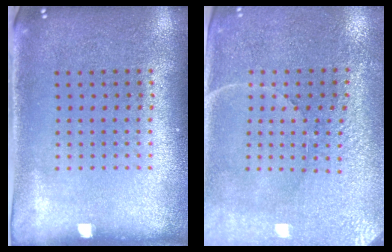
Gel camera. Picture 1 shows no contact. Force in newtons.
{"total": 3.3, "press": 3.2, "slide": 0.8}